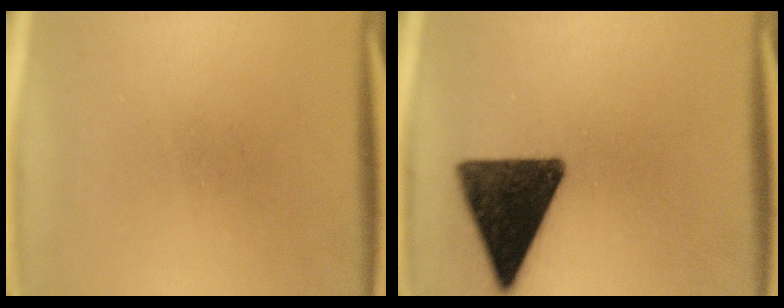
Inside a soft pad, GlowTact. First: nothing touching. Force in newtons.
{"total": 15.1}